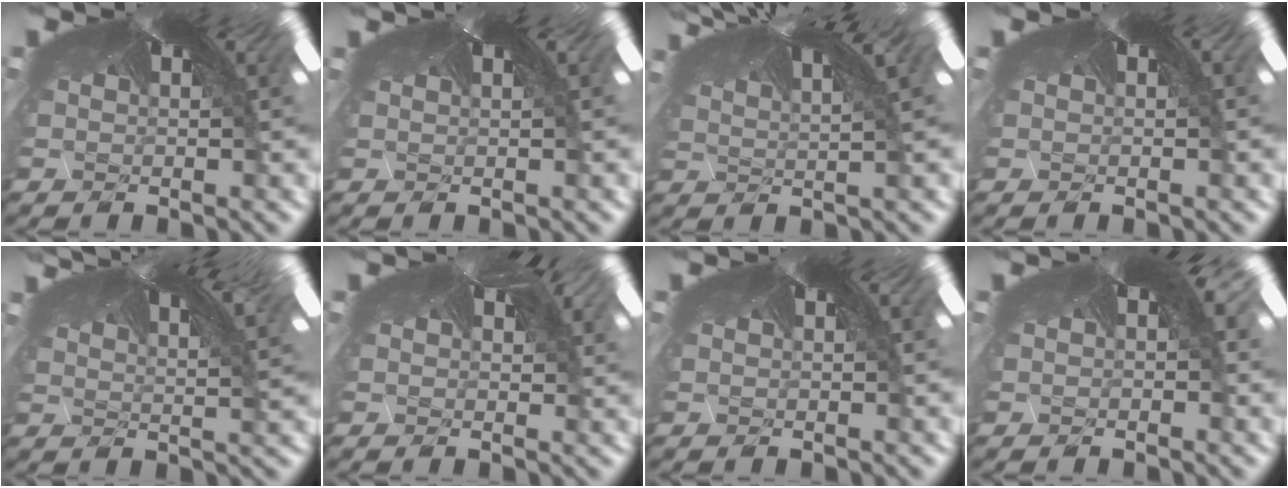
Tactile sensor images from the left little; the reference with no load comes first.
{"total": 0.0}
{"total": 0.6, "force": [0.1, -0.5, 0.2], "torque": [-0.025, 0.002, 0.008]}
{"total": 0.0}
{"total": 1.7, "force": [1.3, 0.0, 1.1], "torque": [-0.040, 0.008, 0.020]}
{"total": 2.3, "force": [1.3, 1.5, 1.1], "torque": [-0.034, 0.019, 0.008]}
{"total": 0.0}
{"total": 1.2, "force": [-0.4, 1.0, 0.5], "torque": [-0.024, 0.005, -0.008]}